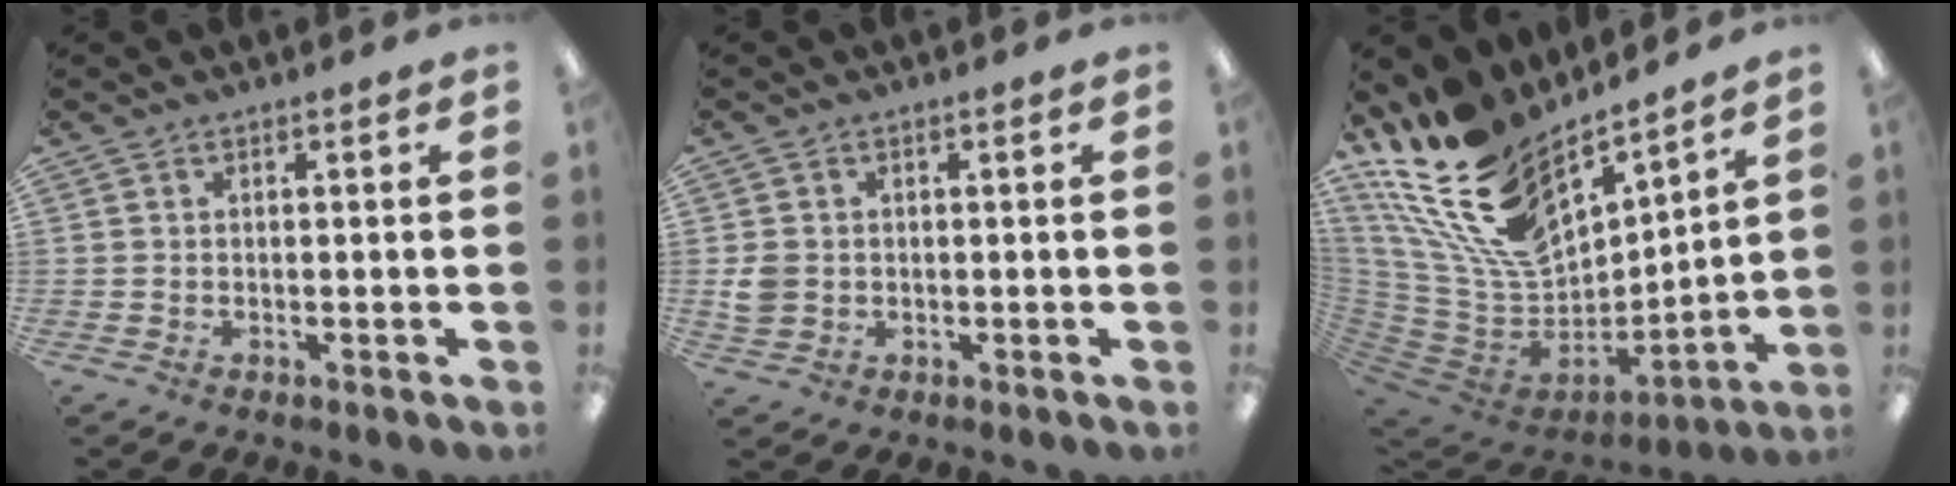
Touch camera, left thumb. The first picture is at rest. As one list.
[{"total": 3.6, "force": [0.1, 3.2, 1.7], "torque": [-0.029, 0.000, 0.000]}, {"total": 23.6, "force": [15.8, 11.7, 13.1], "torque": [-0.277, -0.099, 0.293]}]